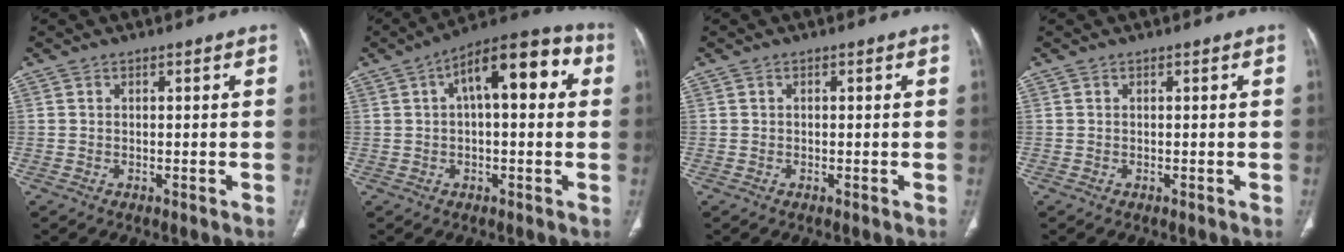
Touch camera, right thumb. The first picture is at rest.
{"total": 14.6, "force": [3.7, 6.2, 12.6], "torque": [-0.165, 0.038, 0.048]}
{"total": 0.0}
{"total": 0.0}